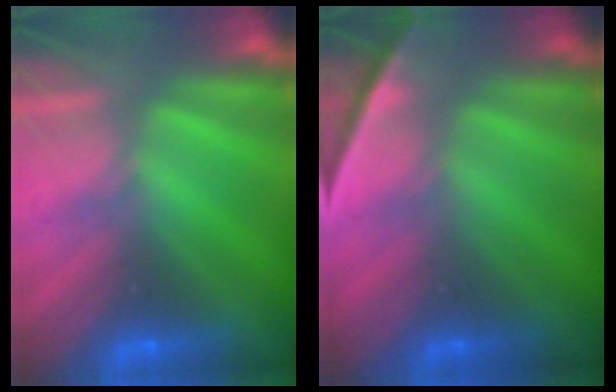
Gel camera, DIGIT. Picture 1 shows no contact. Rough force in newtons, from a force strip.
{"total": 2.2}